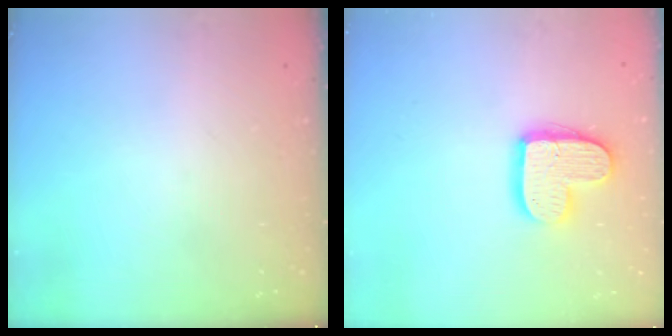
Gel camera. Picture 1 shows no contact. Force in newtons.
{"total": 13.8, "press": 13.8, "slide": 0.9}